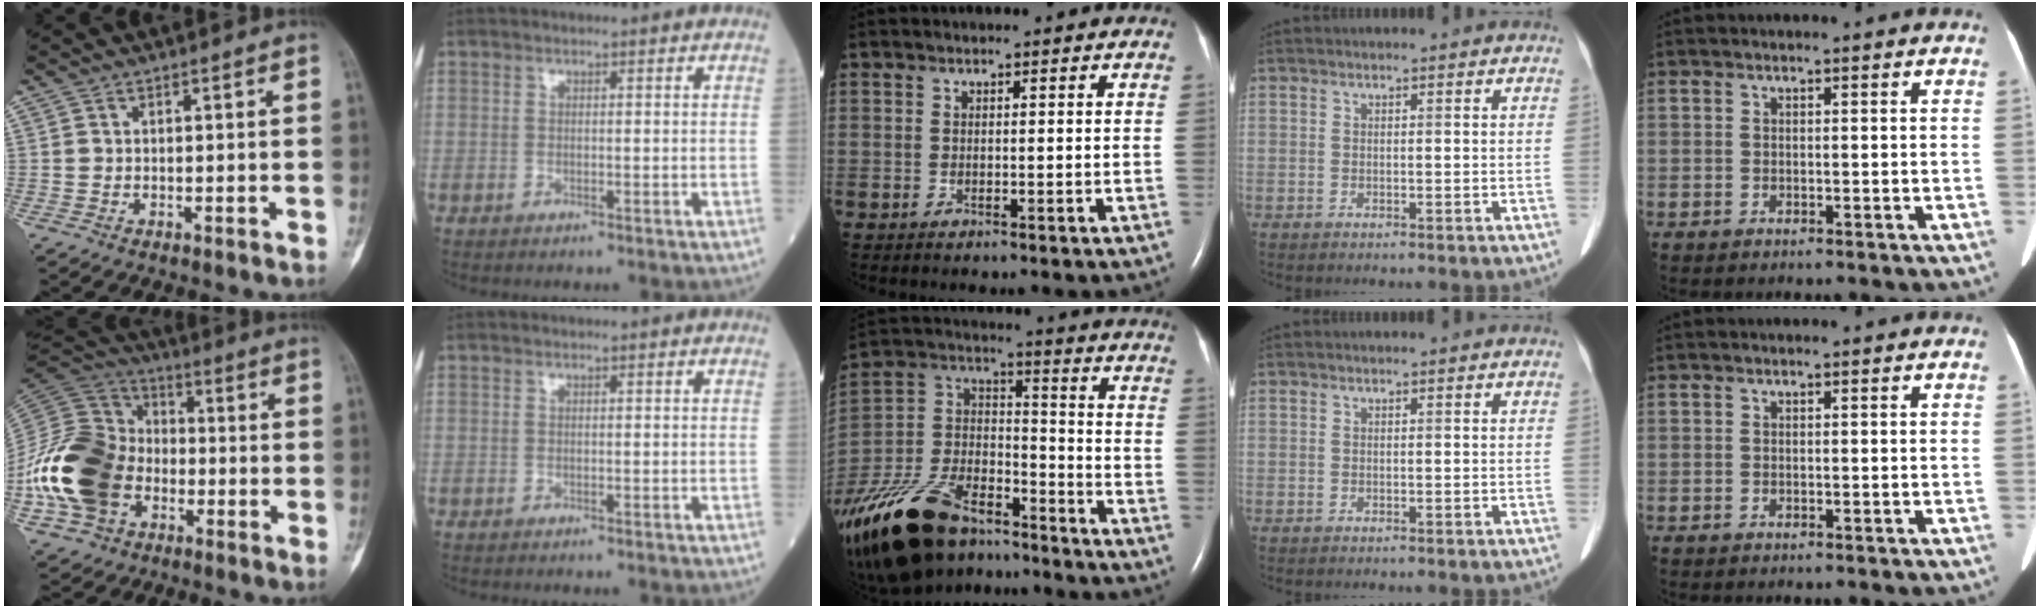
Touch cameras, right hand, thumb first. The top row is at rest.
{"thumb": {"total": 21.3, "force": [-5.8, 15.8, 13.1], "torque": [-0.270, 0.044, -0.108]}, "middle": {"total": 26.4, "force": [-19.5, 10.5, 14.3], "torque": [-0.357, -0.029, -0.349]}}